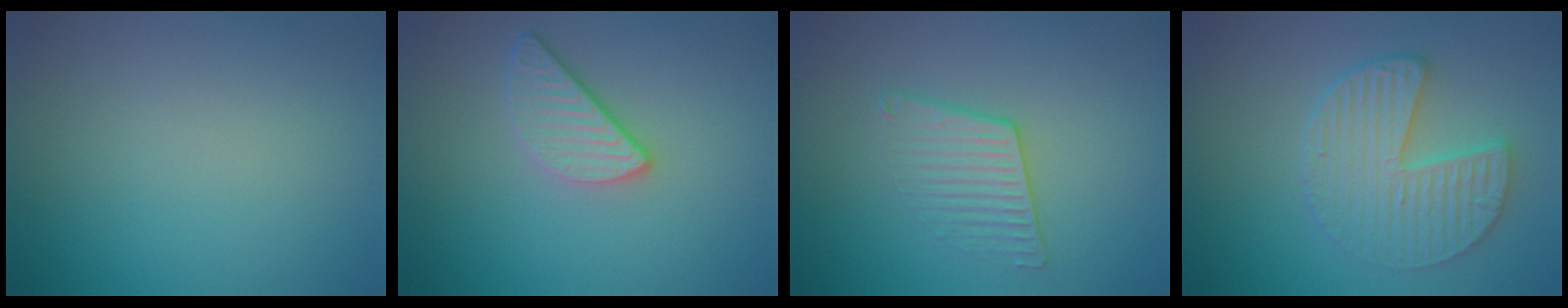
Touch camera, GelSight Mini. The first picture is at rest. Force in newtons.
{"total": 2.7, "press": 2.3, "slide": 1.3}
{"total": 2.0, "press": 1.5, "slide": 1.3}
{"total": 4.0, "press": 3.8, "slide": 1.3}